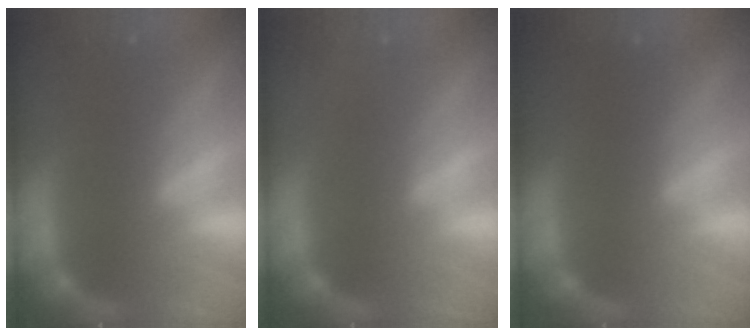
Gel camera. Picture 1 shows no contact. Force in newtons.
{"total": 1.4}
{"total": 0.0}